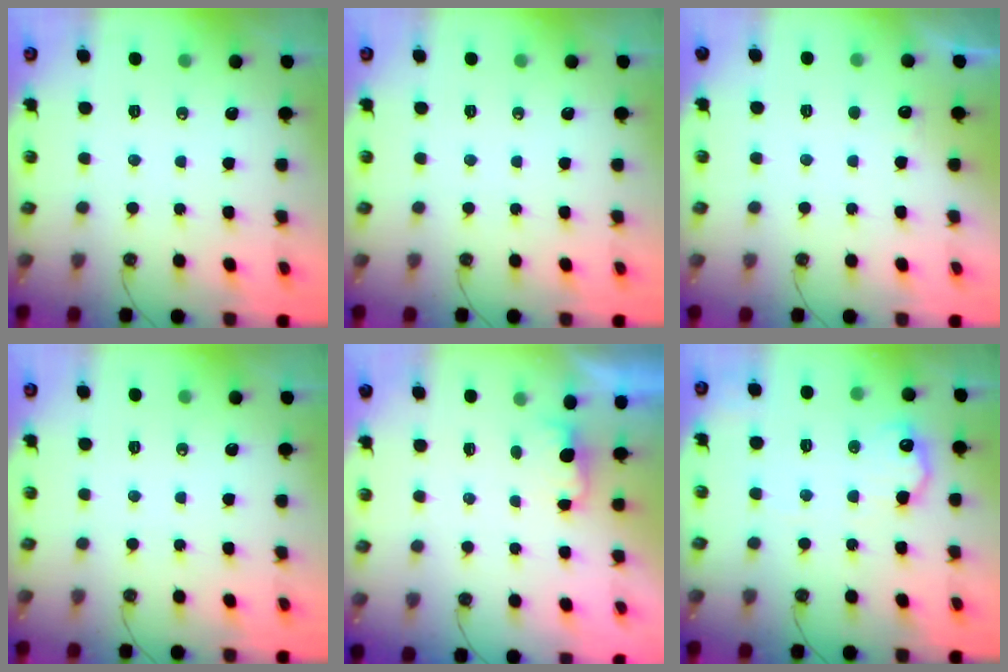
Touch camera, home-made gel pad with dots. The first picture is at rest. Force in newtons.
{"total": 0.0}
{"total": 1.2, "press": 0.9, "slide": 0.8}
{"total": 0.0}
{"total": 1.4, "press": 1.2, "slide": 0.8}
{"total": 11.3, "press": 11.3, "slide": 0.5}